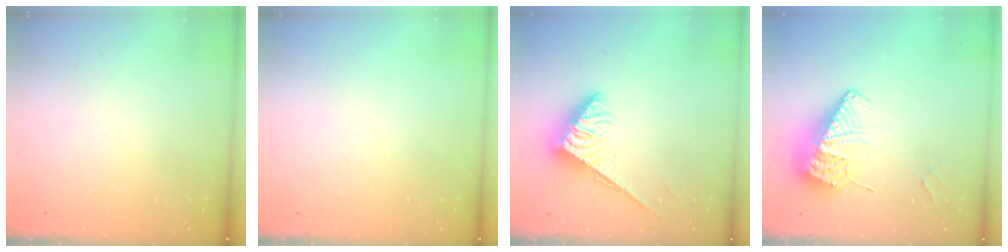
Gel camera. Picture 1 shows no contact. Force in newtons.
{"total": 0.0}
{"total": 3.8, "press": 3.8, "slide": 0.5}
{"total": 12.8, "press": 12.7, "slide": 1.6}